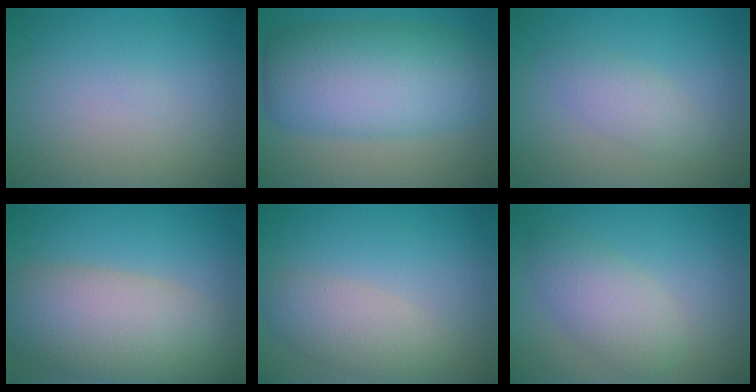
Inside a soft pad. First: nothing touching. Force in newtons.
{"total": 9.7, "press": 9.7, "slide": 0.2}
{"total": 2.7, "press": 2.7, "slide": 0.2}
{"total": 8.8, "press": 8.7, "slide": 0.5}
{"total": 3.2, "press": 3.1, "slide": 0.3}
{"total": 3.7, "press": 3.7, "slide": 0.2}